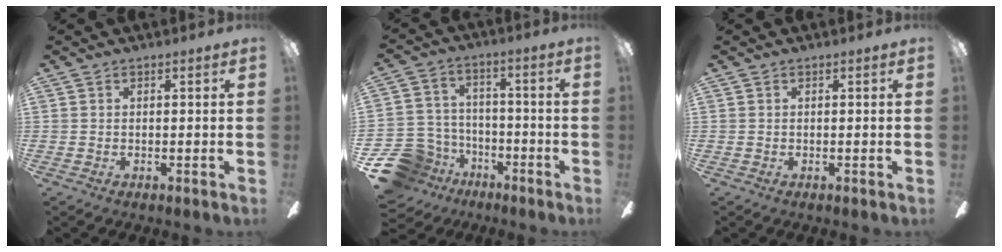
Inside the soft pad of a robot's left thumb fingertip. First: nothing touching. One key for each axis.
{"total": 13.0, "fx": -7.5, "fy": 9.8, "fz": 4.2, "tx": -0.112, "ty": 0.049, "tz": -0.130}
{"total": 0.0}